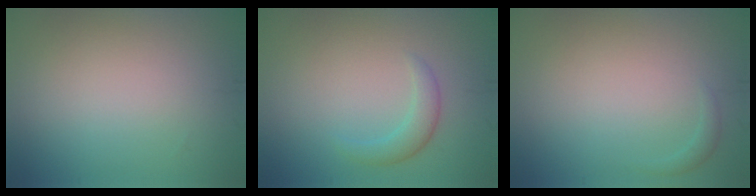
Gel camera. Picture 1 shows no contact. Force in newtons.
{"total": 1.8, "press": 1.8, "slide": 0.0}
{"total": 0.6, "press": 0.6, "slide": 0.1}